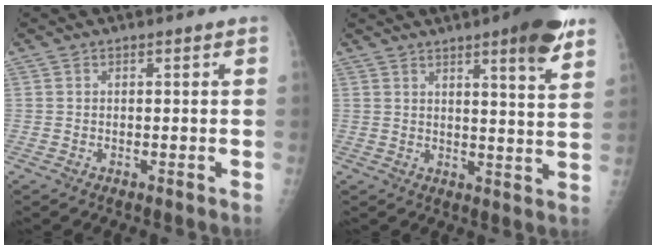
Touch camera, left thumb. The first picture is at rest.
{"total": 10.8, "force": [6.8, 1.4, 8.3], "torque": [-0.095, -0.034, 0.083]}